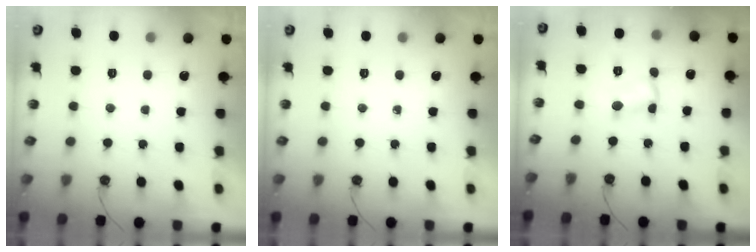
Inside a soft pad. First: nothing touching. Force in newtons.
{"total": 0.0}
{"total": 2.3, "press": 2.3, "slide": 0.1}